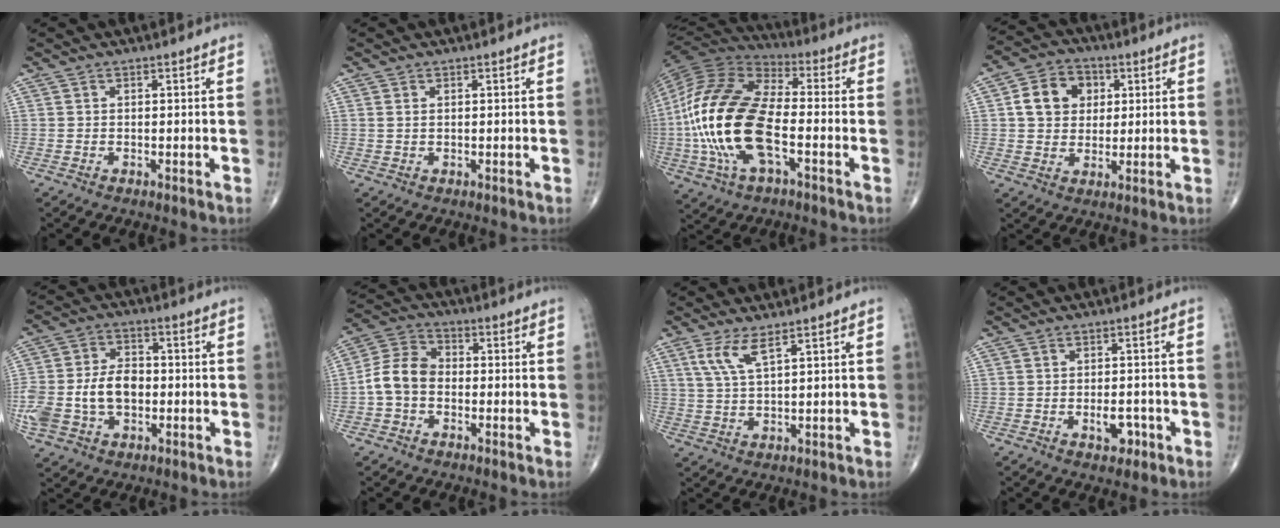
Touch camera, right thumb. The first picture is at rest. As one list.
[{"total": 0.7, "force": [0.3, 0.3, 0.5], "torque": [-0.013, 0.003, 0.007]}, {"total": 22.5, "force": [-4.2, 10.6, 19.4], "torque": [-0.420, 0.016, -0.080]}, {"total": 9.9, "force": [2.2, 8.0, 5.3], "torque": [-0.059, 0.001, 0.032]}, {"total": 14.4, "force": [-1.9, 9.9, 10.3], "torque": [-0.210, 0.021, -0.029]}, {"total": 8.3, "force": [-1.5, 6.2, 5.3], "torque": [-0.093, 0.030, -0.043]}, {"total": 5.1, "force": [2.9, 1.1, 4.0], "torque": [-0.090, -0.013, 0.067]}, {"total": 4.0, "force": [-1.6, 2.2, 2.9], "torque": [-0.029, 0.006, -0.020]}]